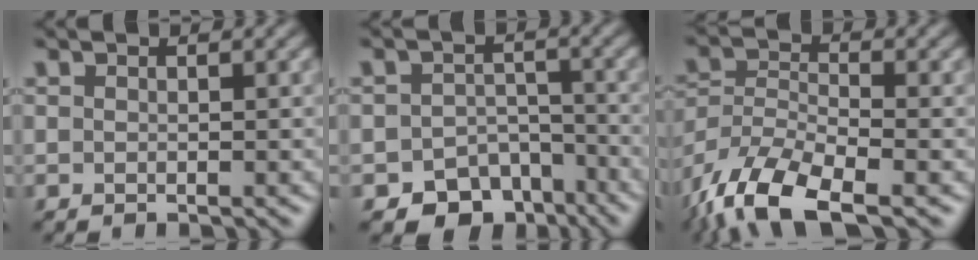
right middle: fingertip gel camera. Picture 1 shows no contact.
{"total": 6.5, "force": [-4.7, 4.1, 1.9], "torque": [-0.009, -0.007, -0.067]}
{"total": 10.9, "force": [-7.9, 3.8, 6.5], "torque": [-0.136, -0.012, -0.158]}